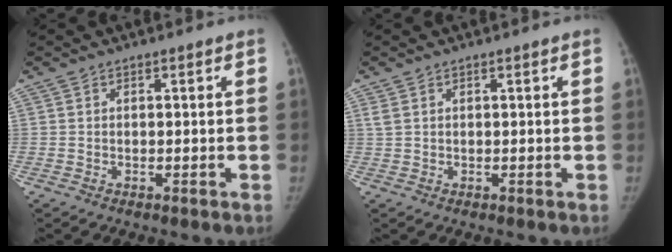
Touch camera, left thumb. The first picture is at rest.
{"total": 1.2, "force": [0.7, 0.6, 0.8], "torque": [-0.020, 0.010, 0.019]}